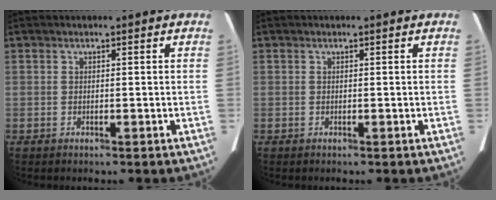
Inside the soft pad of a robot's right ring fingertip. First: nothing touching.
{"total": 0.0}